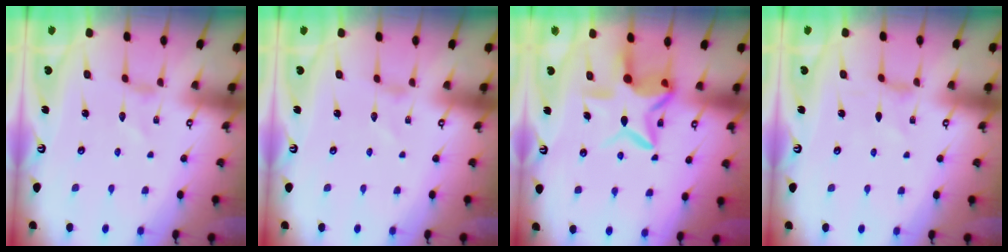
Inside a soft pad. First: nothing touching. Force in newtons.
{"total": 0.0}
{"total": 12.4, "press": 12.3, "slide": 1.1}
{"total": 0.0}